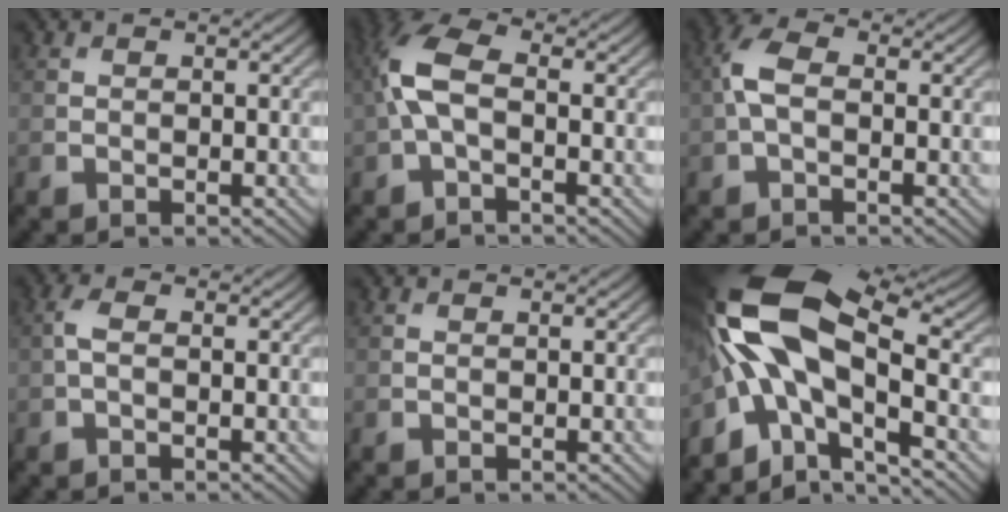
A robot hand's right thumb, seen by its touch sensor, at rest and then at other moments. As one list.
[{"total": 6.2, "force": [-0.1, 3.1, 5.4], "torque": [-0.136, 0.019, -0.014]}, {"total": 4.0, "force": [-0.1, 2.2, 3.3], "torque": [-0.084, 0.013, -0.010]}, {"total": 1.9, "force": [-0.1, 0.9, 1.7], "torque": [-0.044, 0.006, -0.008]}, {"total": 0.0}, {"total": 16.8, "force": [-1.5, 8.4, 14.4], "torque": [-0.289, -0.001, -0.029]}]